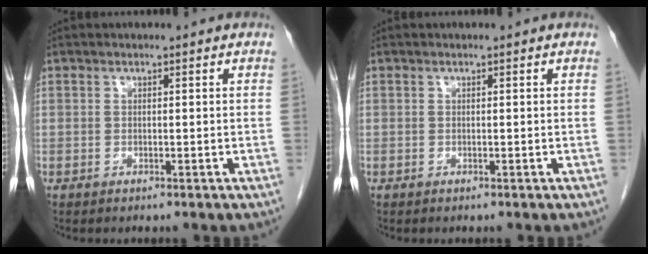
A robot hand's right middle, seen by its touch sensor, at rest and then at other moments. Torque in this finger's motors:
{"motor_torque": [0.00, 0.00, 0.00, 0.00]}